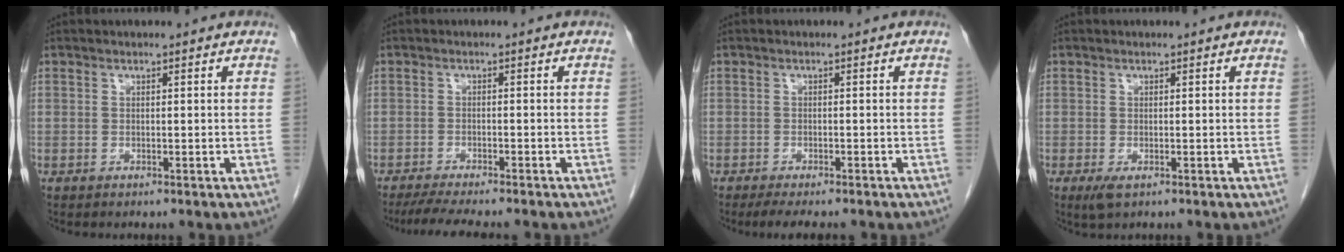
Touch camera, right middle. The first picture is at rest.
{"total": 7.6, "force": [-6.5, 0.5, 3.9], "torque": [-0.054, -0.014, -0.101]}
{"total": 5.8, "force": [-4.8, 1.3, 3.0], "torque": [-0.038, -0.009, -0.069]}
{"total": 1.8, "force": [-0.9, 0.6, 1.4], "torque": [-0.025, -0.005, -0.010]}